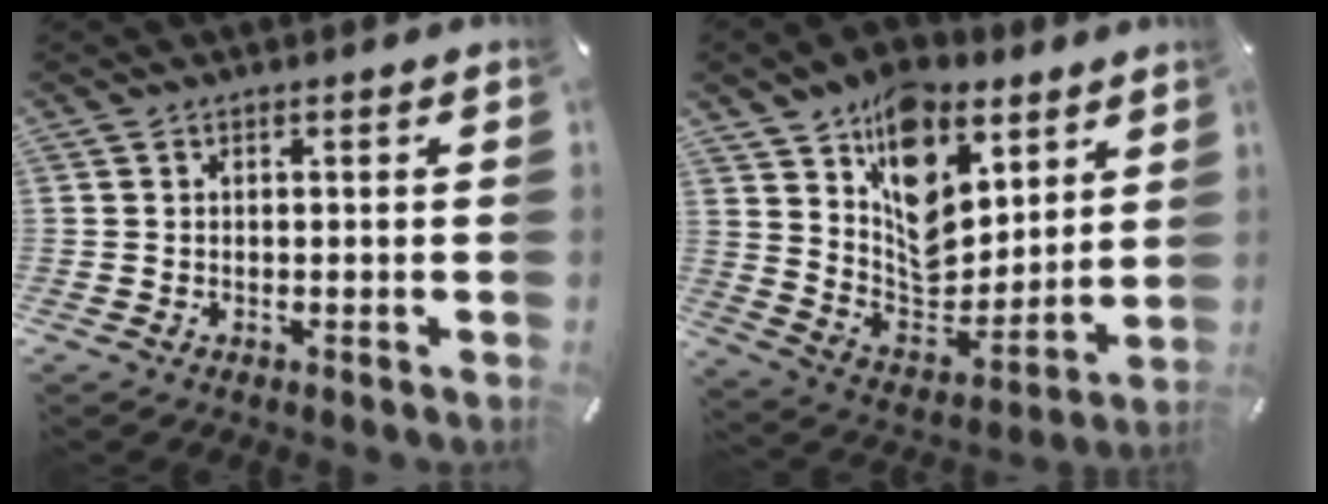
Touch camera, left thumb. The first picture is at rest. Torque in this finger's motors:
{"motor_torque": [1.67, 0.06, 1.81, -0.96, 0.24]}